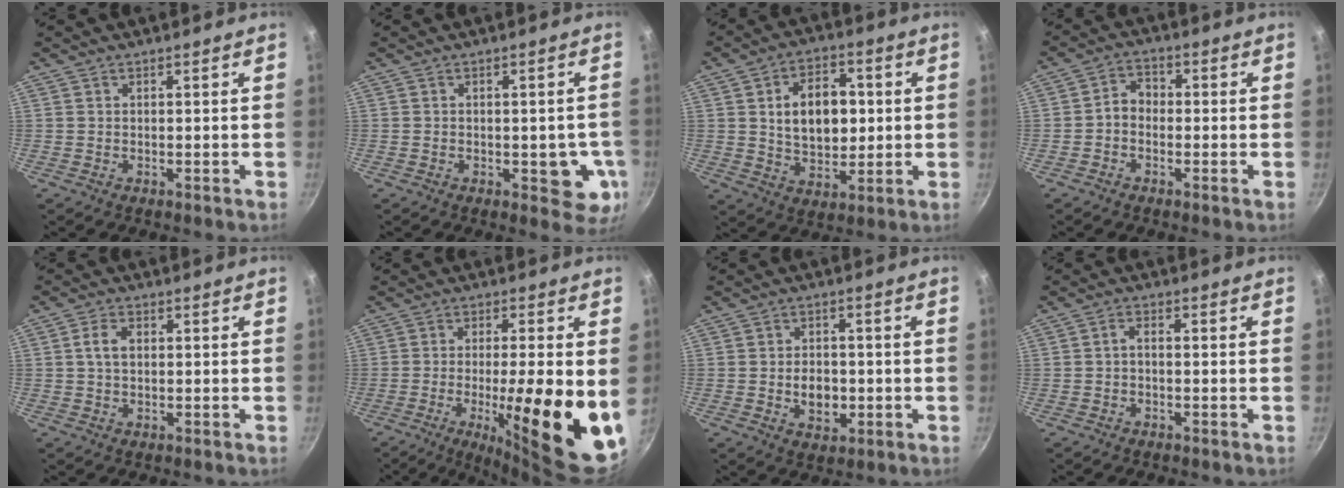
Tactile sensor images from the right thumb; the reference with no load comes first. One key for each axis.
{"total": 7.4, "fx": -1.6, "fy": 3.8, "fz": 6.1, "tx": -0.040, "ty": -0.006, "tz": -0.020}
{"total": 12.9, "fx": 1.7, "fy": 8.6, "fz": 9.5, "tx": -0.115, "ty": -0.001, "tz": 0.030}
{"total": 3.8, "fx": -1.0, "fy": 3.0, "fz": 2.1, "tx": -0.023, "ty": 0.021, "tz": -0.030}
{"total": 3.5, "fx": 0.4, "fy": 2.2, "fz": 2.7, "tx": -0.044, "ty": 0.006, "tz": 0.006}
{"total": 20.0, "fx": -3.6, "fy": 4.7, "fz": 19.1, "tx": -0.262, "ty": -0.014, "tz": -0.051}
{"total": 6.4, "fx": -1.1, "fy": 4.5, "fz": 4.4, "tx": -0.047, "ty": 0.005, "tz": -0.015}
{"total": 1.9, "fx": -0.6, "fy": 1.0, "fz": 1.5, "tx": -0.029, "ty": 0.014, "tz": -0.014}